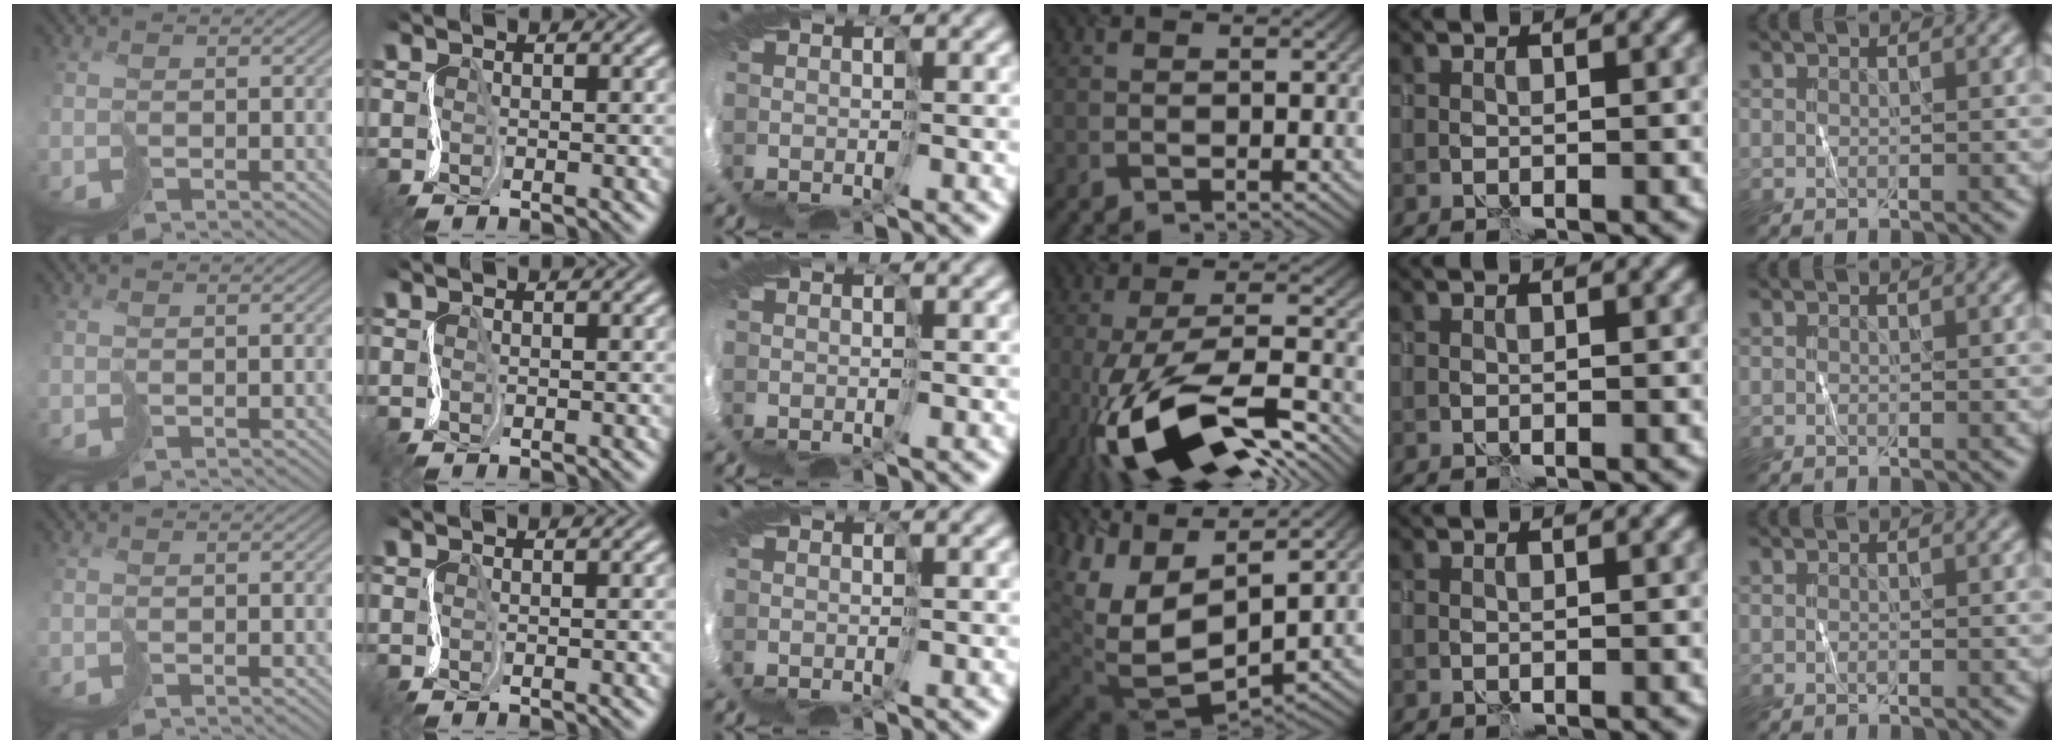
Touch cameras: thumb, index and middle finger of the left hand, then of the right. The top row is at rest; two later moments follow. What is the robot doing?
{"motion": "cut", "object": "paper bag"}